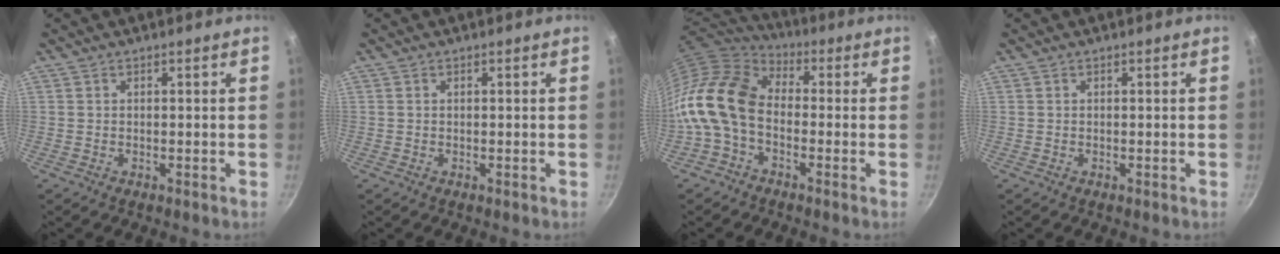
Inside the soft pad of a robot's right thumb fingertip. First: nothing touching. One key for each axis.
{"total": 0.0}
{"total": 14.9, "fx": -2.8, "fy": 10.1, "fz": 10.6, "tx": -0.190, "ty": 0.040, "tz": -0.080}
{"total": 0.0}